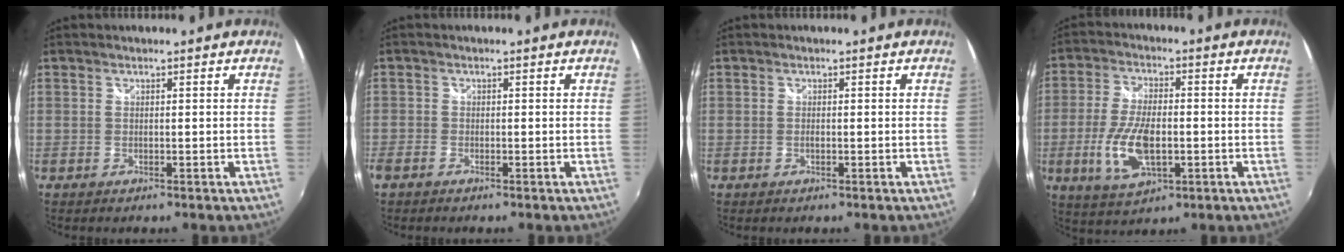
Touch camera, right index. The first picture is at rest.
{"total": 1.9, "force": [-1.5, 0.9, 0.7], "torque": [-0.017, -0.003, -0.031]}
{"total": 0.6, "force": [-0.2, 0.1, 0.5], "torque": [-0.011, -0.001, -0.005]}
{"total": 11.1, "force": [-2.6, 5.0, 9.6], "torque": [-0.199, -0.009, -0.045]}